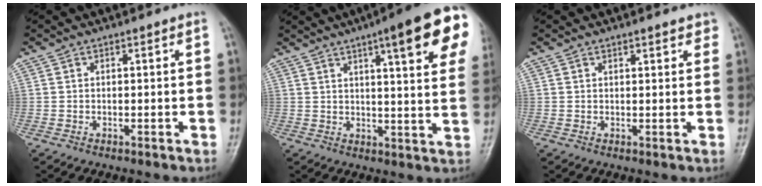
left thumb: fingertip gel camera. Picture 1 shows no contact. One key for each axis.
{"total": 18.2, "fx": 8.7, "fy": 3.4, "fz": 15.7, "tx": -0.188, "ty": -0.021, "tz": 0.104}
{"total": 2.4, "fx": 1.8, "fy": 0.9, "fz": 1.2, "tx": -0.001, "ty": -0.005, "tz": 0.019}